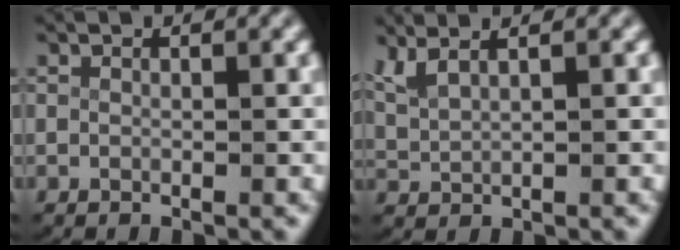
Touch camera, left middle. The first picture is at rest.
{"total": 3.3, "force": [1.8, 1.6, 2.2], "torque": [-0.061, 0.000, 0.043]}